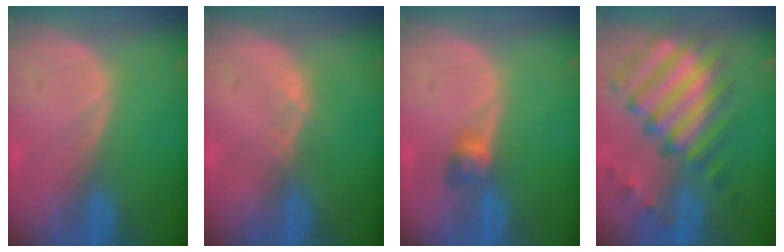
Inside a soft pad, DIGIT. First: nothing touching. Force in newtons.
{"total": 0.6, "press": 0.5, "slide": 0.2}
{"total": 2.8, "press": 2.5, "slide": 1.3}
{"total": 11.7, "press": 10.3, "slide": 5.6}